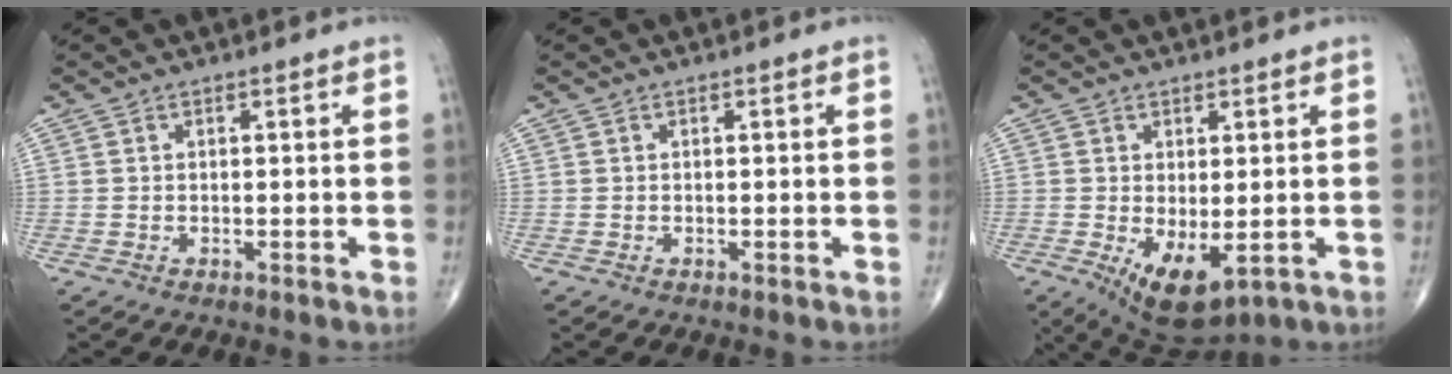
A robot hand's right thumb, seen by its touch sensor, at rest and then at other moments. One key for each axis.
{"total": 0.0}
{"total": 8.3, "fx": -1.9, "fy": 3.9, "fz": 7.0, "tx": -0.108, "ty": -0.016, "tz": -0.013}